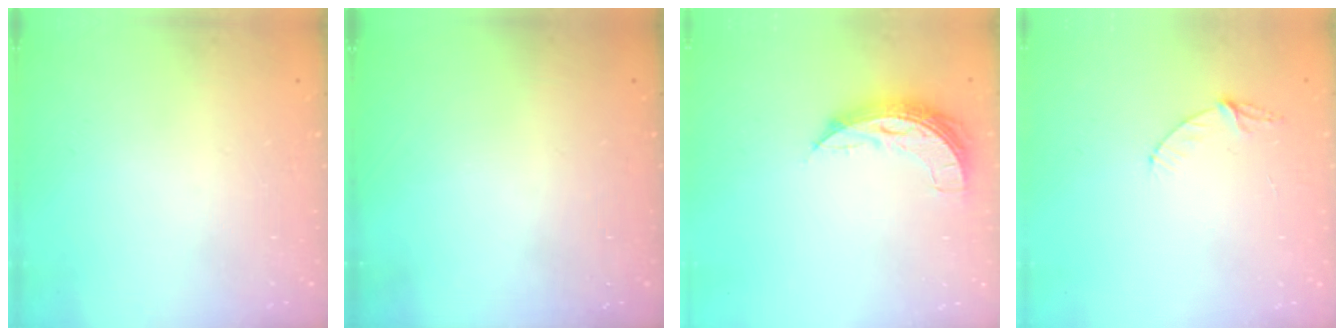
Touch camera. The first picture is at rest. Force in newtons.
{"total": 0.0}
{"total": 7.0, "press": 7.0, "slide": 0.7}
{"total": 4.7, "press": 4.7, "slide": 0.4}